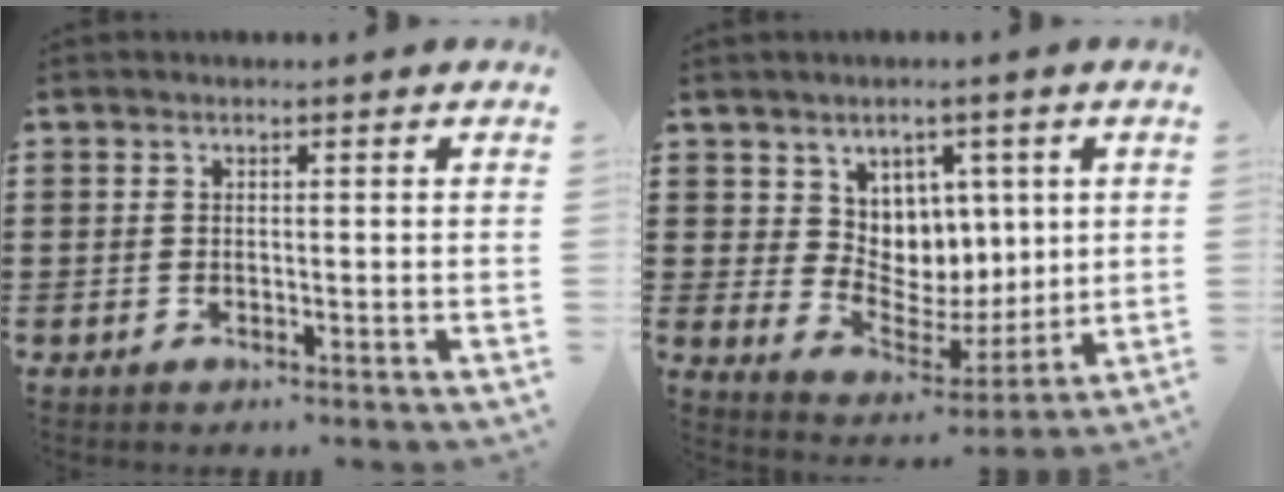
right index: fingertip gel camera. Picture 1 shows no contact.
{"total": 6.7, "force": [3.7, 5.6, 0.6], "torque": [-0.040, -0.033, 0.070]}